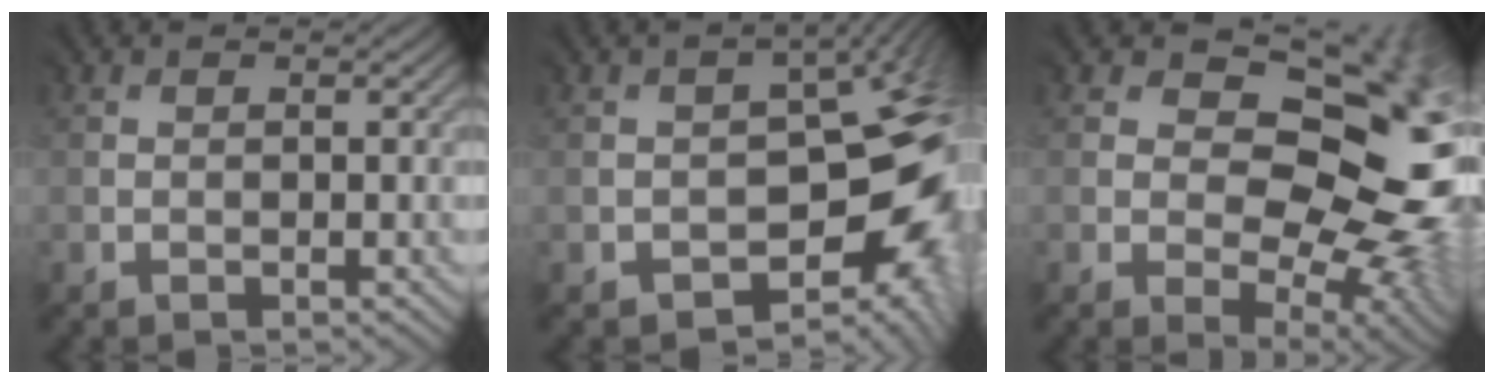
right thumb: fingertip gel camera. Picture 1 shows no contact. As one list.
[{"total": 11.9, "force": [-4.8, 6.9, 8.5], "torque": [-0.076, -0.017, -0.057]}, {"total": 14.9, "force": [1.0, 9.5, 11.4], "torque": [-0.105, -0.007, 0.034]}]